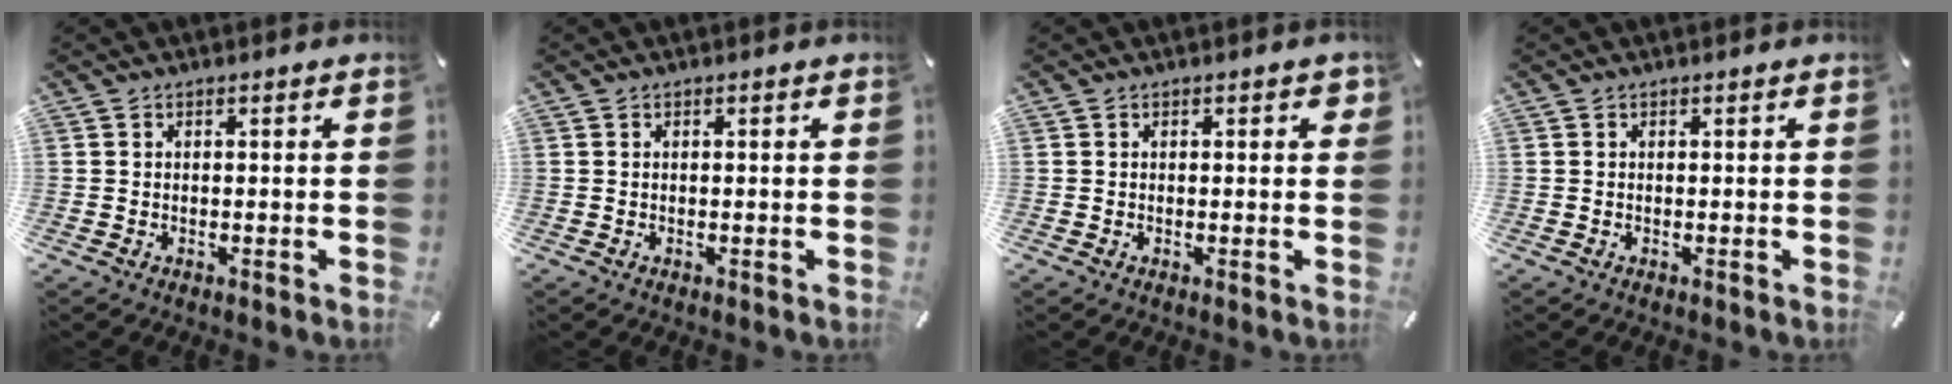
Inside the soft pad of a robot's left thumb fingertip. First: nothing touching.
{"total": 0.0}
{"total": 1.3, "force": [0.3, 0.7, 1.1], "torque": [-0.015, 0.002, 0.001]}
{"total": 0.0}